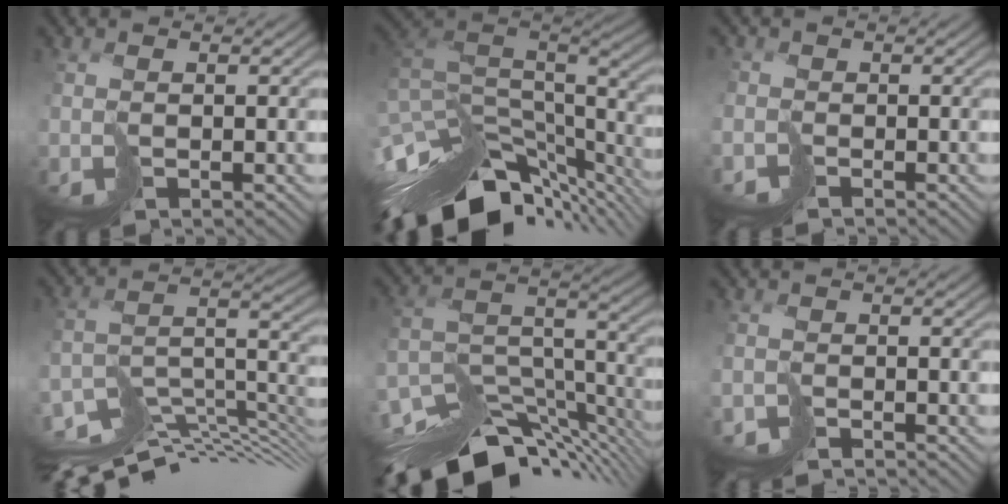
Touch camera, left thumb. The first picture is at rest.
{"total": 13.3, "force": [-6.4, 6.6, 9.7], "torque": [-0.214, -0.013, -0.090]}
{"total": 2.2, "force": [-1.6, 1.4, -0.5], "torque": [0.019, -0.003, -0.046]}
{"total": 13.0, "force": [-9.5, 3.6, 8.0], "torque": [-0.145, -0.001, -0.157]}
{"total": 15.1, "force": [-12.2, 5.0, 7.4], "torque": [-0.159, -0.002, -0.201]}
{"total": 2.6, "force": [-2.6, 0.6, -0.3], "torque": [0.020, -0.005, -0.057]}